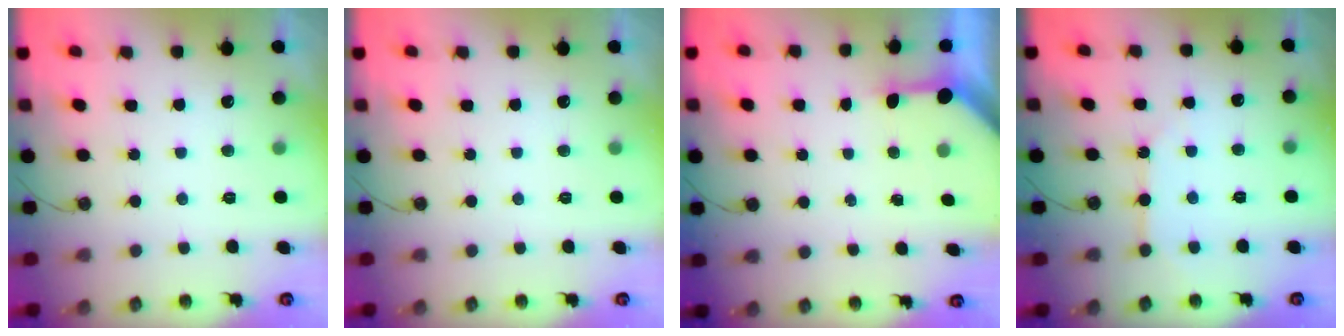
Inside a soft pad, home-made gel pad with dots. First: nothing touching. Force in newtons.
{"total": 0.0}
{"total": 3.2, "press": 3.2, "slide": 0.3}
{"total": 5.5, "press": 5.5, "slide": 0.5}